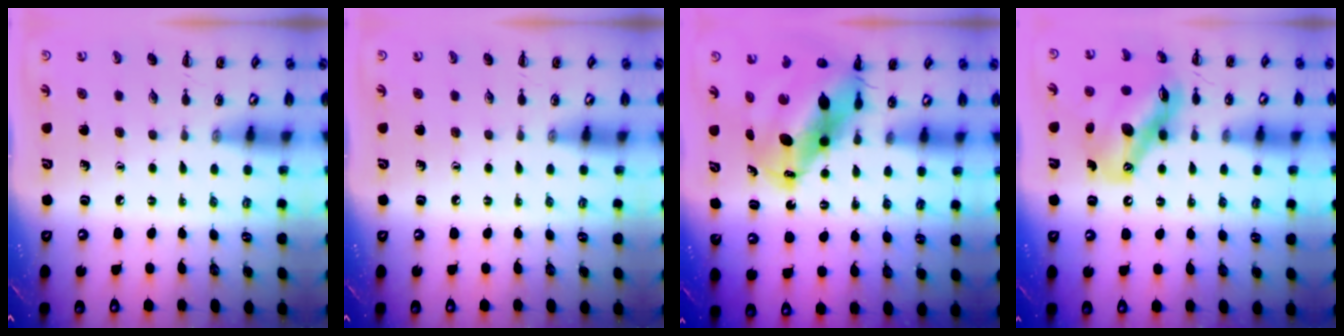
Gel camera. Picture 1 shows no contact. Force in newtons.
{"total": 0.0}
{"total": 13.1, "press": 12.6, "slide": 3.6}
{"total": 14.6, "press": 14.0, "slide": 3.9}